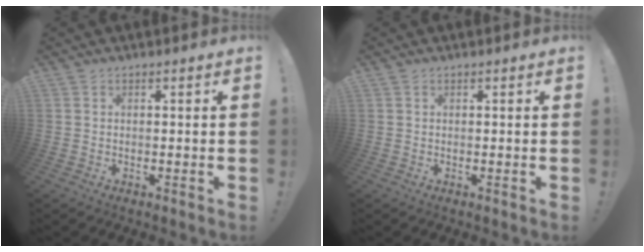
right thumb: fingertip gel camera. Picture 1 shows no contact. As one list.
[{"total": 0.0}]